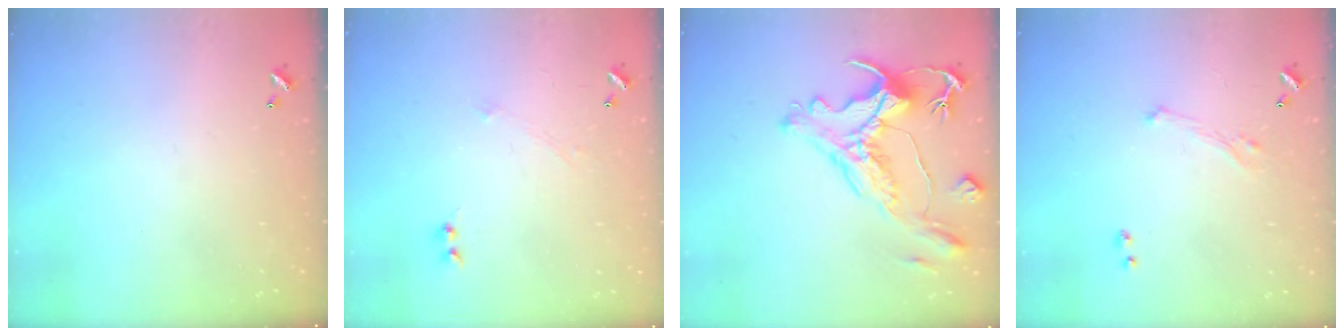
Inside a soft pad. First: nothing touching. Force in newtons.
{"total": 1.1, "press": 0.9, "slide": 0.5}
{"total": 2.8, "press": 2.4, "slide": 1.5}
{"total": 0.7, "press": 0.0, "slide": 0.7}